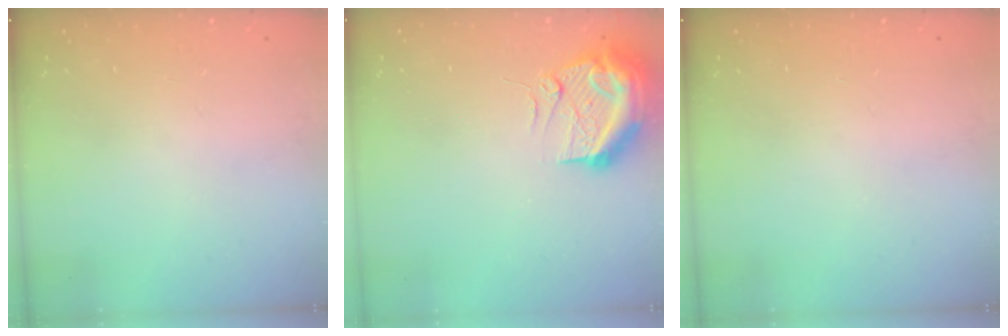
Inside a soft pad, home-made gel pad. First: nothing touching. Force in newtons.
{"total": 12.7, "press": 12.5, "slide": 2.3}
{"total": 0.0}